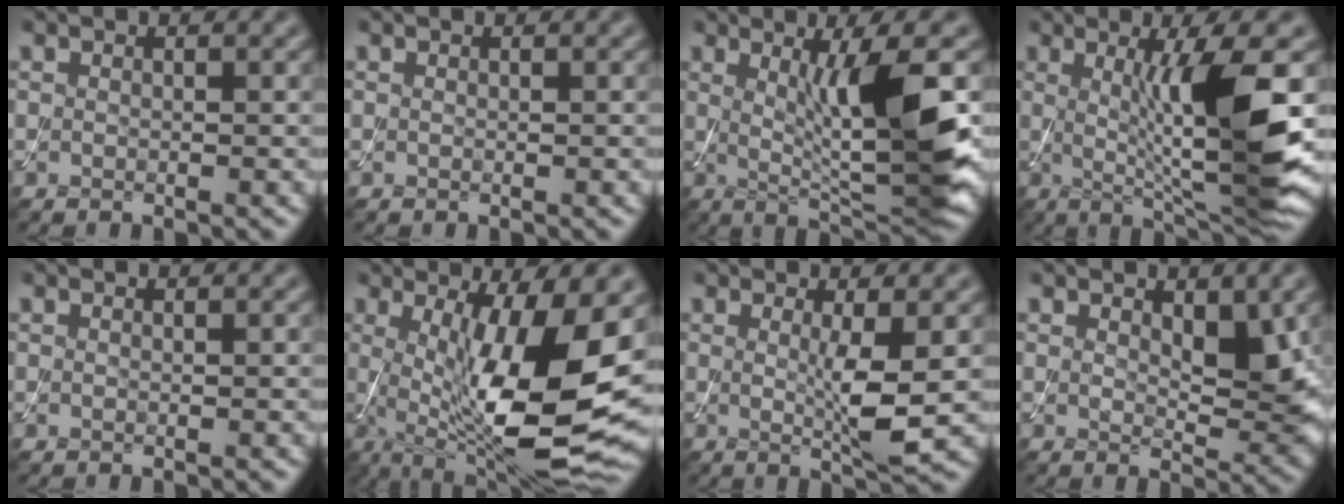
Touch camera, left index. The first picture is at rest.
{"total": 0.0}
{"total": 8.2, "force": [1.1, 1.3, 8.0], "torque": [-0.126, -0.015, 0.028]}
{"total": 9.5, "force": [0.7, 1.4, 9.4], "torque": [-0.142, -0.013, 0.020]}
{"total": 0.0}
{"total": 14.4, "force": [-0.3, 3.7, 13.9], "torque": [-0.217, -0.013, -0.001]}
{"total": 3.6, "force": [0.2, 0.4, 3.6], "torque": [-0.064, -0.012, 0.007]}
{"total": 3.9, "force": [1.3, 1.9, 3.2], "torque": [-0.049, -0.010, 0.026]}